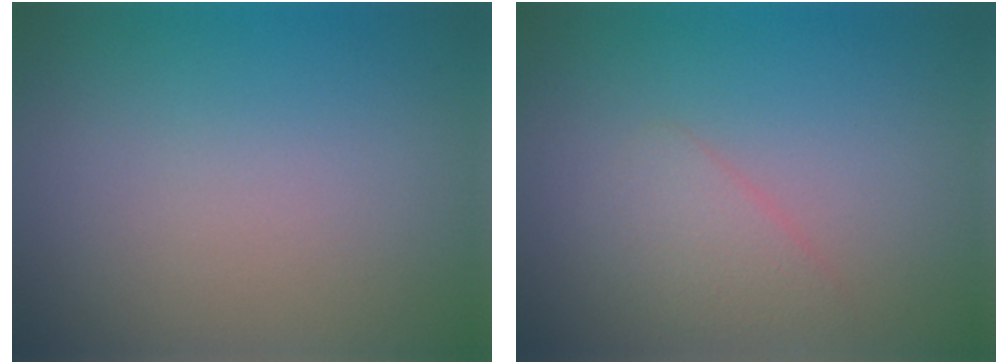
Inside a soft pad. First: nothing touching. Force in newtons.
{"total": 1.9, "press": 1.8, "slide": 0.1}